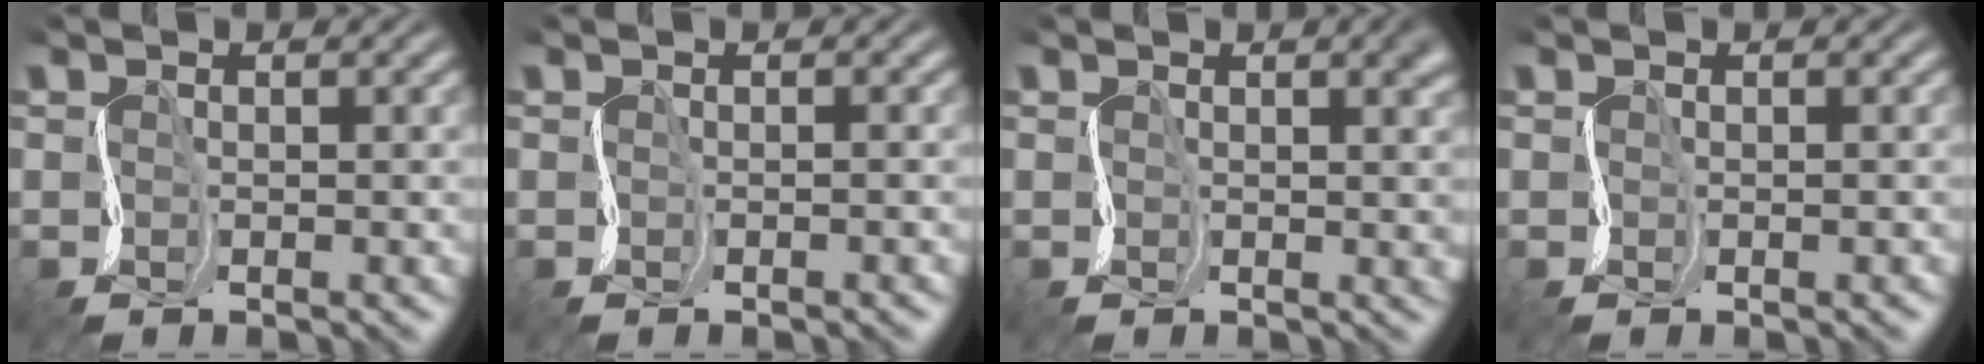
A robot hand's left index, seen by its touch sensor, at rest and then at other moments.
{"total": 0.6, "force": [-0.5, -0.2, 0.3], "torque": [0.000, 0.000, -0.005]}
{"total": 3.9, "force": [0.7, 1.6, 3.4], "torque": [-0.023, 0.004, 0.008]}
{"total": 0.0}